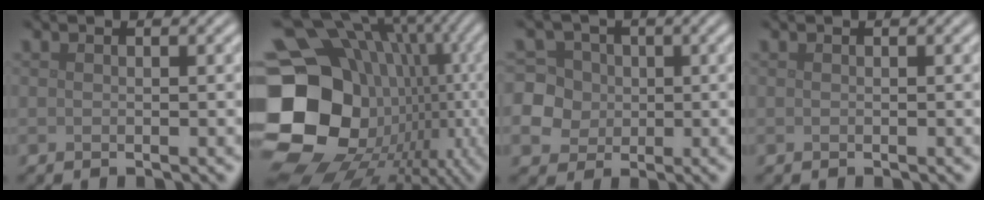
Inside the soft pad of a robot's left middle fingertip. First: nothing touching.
{"total": 22.9, "force": [-3.5, 19.7, 11.1], "torque": [-0.222, 0.010, -0.066]}
{"total": 9.6, "force": [0.5, 9.1, 3.0], "torque": [-0.075, 0.027, -0.005]}
{"total": 0.0}